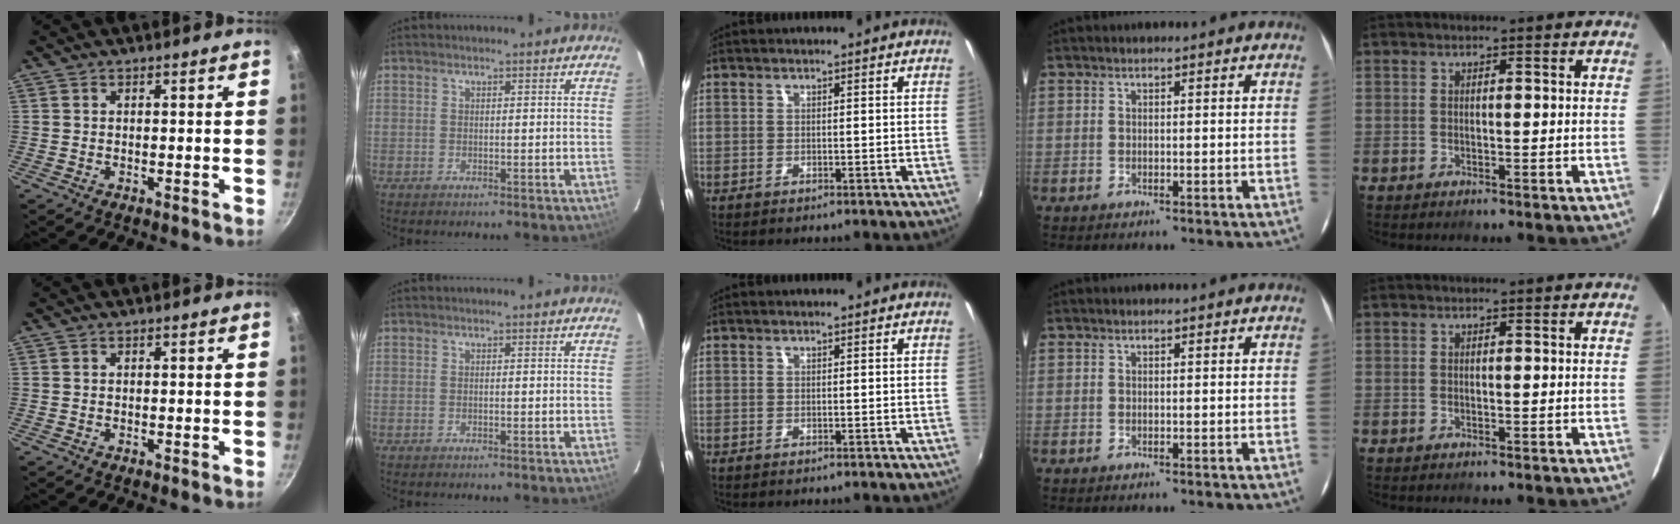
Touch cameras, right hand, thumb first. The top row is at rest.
{}